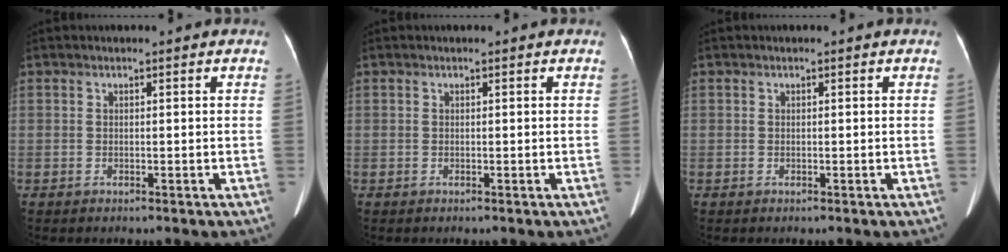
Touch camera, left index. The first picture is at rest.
{"total": 0.0}
{"total": 0.0}